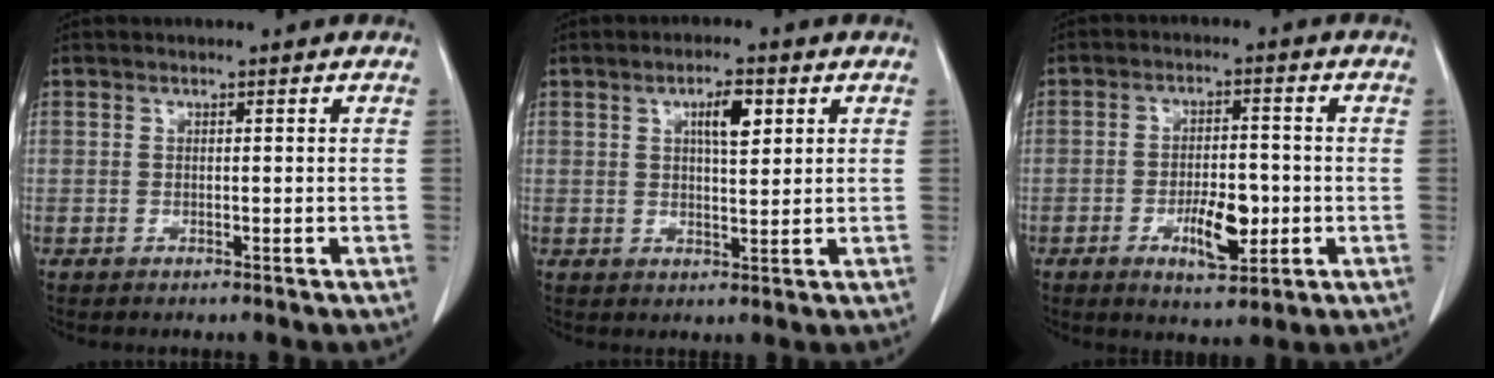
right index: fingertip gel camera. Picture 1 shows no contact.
{"total": 4.7, "force": [1.9, 1.3, 4.1], "torque": [-0.070, 0.002, 0.032]}
{"total": 7.0, "force": [-2.1, 2.7, 6.1], "torque": [-0.102, -0.001, -0.028]}